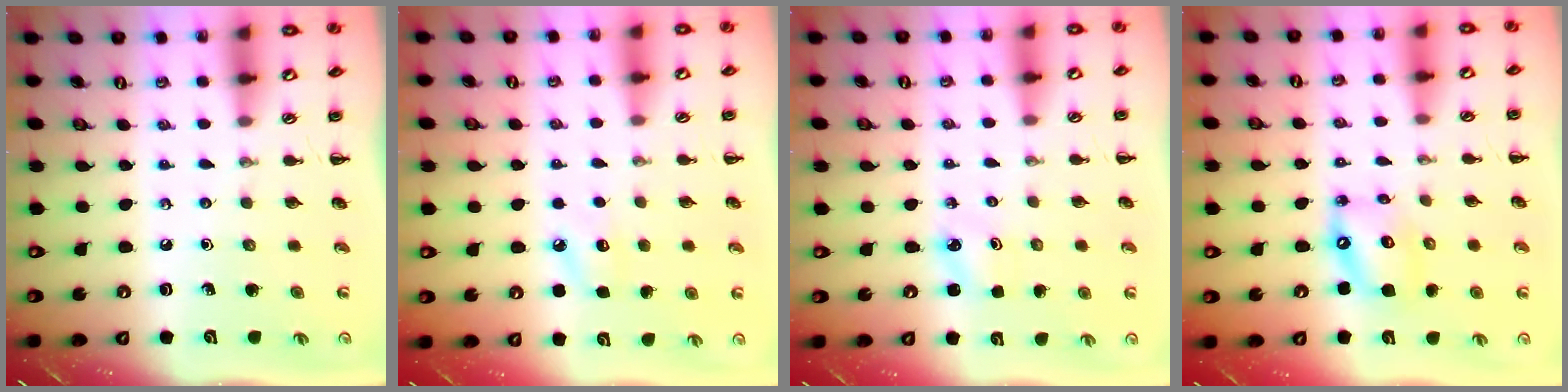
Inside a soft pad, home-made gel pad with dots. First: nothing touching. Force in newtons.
{"total": 7.1, "press": 6.8, "slide": 2.0}
{"total": 1.9, "press": 1.8, "slide": 0.4}
{"total": 9.0, "press": 8.8, "slide": 1.9}